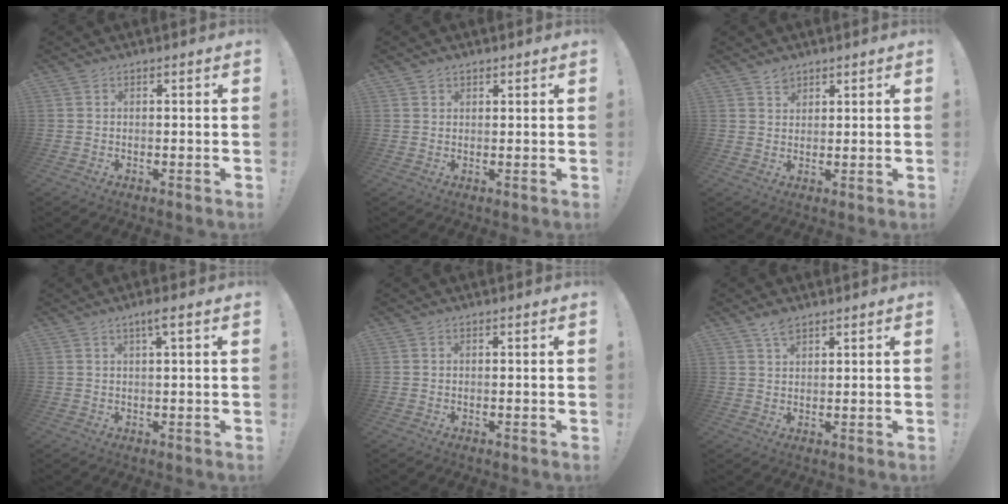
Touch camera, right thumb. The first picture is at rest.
{"total": 1.4, "force": [1.1, 0.8, 0.4], "torque": [-0.002, -0.004, 0.020]}
{"total": 2.5, "force": [2.0, 1.4, 0.3], "torque": [0.007, -0.015, 0.035]}
{"total": 3.0, "force": [1.4, 0.0, 2.7], "torque": [-0.043, -0.002, 0.017]}
{"total": 0.0}
{"total": 3.7, "force": [2.8, 1.5, 2.0], "torque": [-0.034, -0.014, 0.050]}